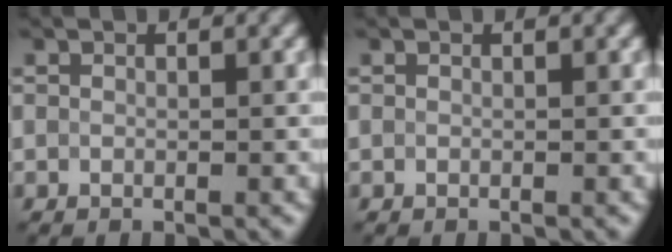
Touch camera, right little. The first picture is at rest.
{"total": 0.0}